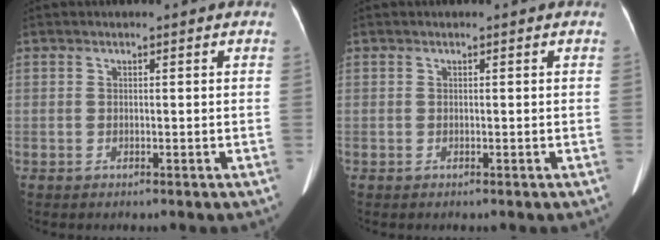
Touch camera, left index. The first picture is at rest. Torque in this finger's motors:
{"motor_torque": [0.10, 0.05, 0.04, 0.01]}